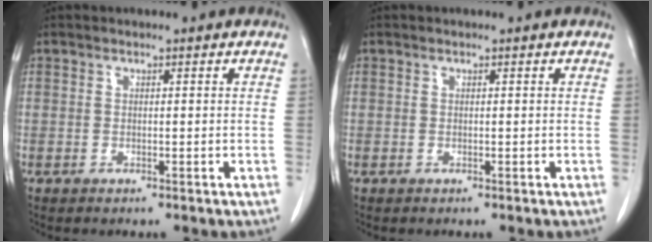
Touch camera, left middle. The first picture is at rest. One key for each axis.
{"total": 0.0}